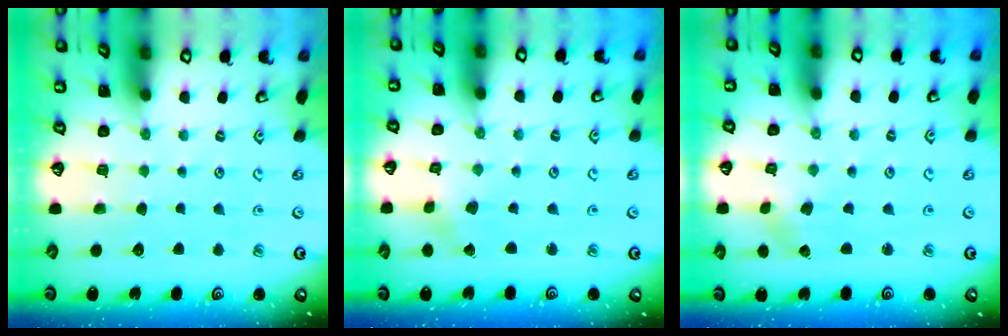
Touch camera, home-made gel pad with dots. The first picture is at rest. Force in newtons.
{"total": 0.6, "press": 0.5, "slide": 0.2}
{"total": 2.9, "press": 2.9, "slide": 0.4}